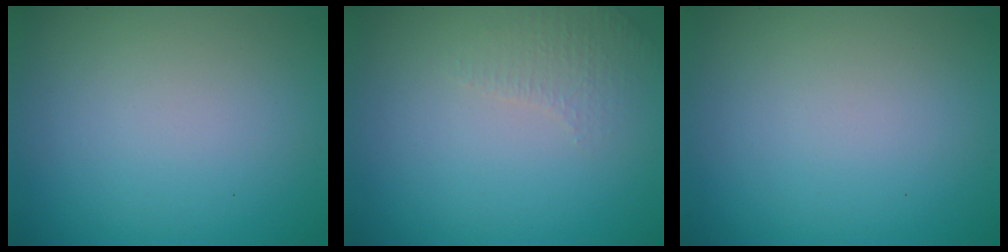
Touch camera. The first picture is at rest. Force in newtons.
{"total": 1.6, "press": 1.6, "slide": 0.4}
{"total": 0.0}